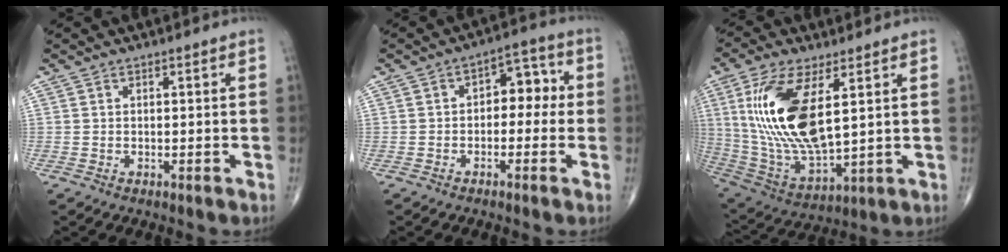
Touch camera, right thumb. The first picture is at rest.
{"total": 6.7, "force": [-0.3, 4.5, 5.0], "torque": [-0.034, 0.032, -0.015]}
{"total": 19.9, "force": [4.8, 8.1, 17.5], "torque": [-0.363, -0.027, 0.104]}